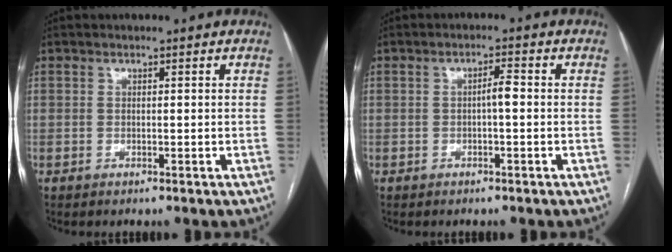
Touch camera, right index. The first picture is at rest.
{"total": 2.0, "force": [-0.2, 0.3, 2.0], "torque": [-0.032, 0.005, -0.004]}